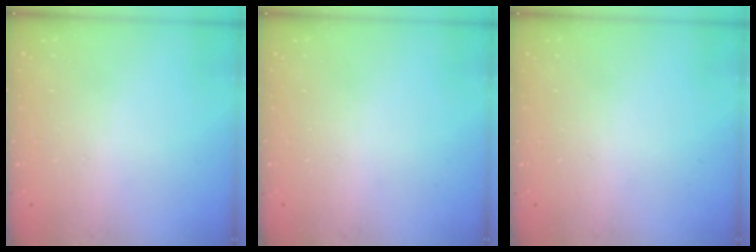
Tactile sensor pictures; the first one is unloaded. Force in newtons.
{"total": 0.0}
{"total": 0.0}